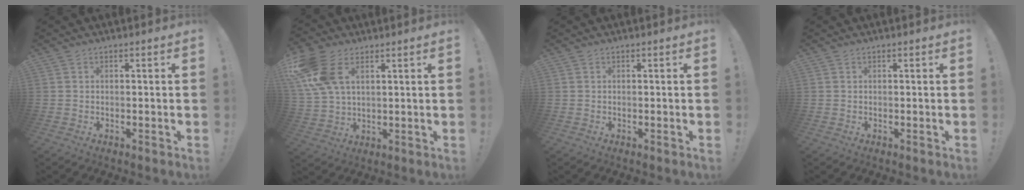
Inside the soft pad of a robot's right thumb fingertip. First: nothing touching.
{"total": 13.8, "force": [6.0, 8.5, 9.1], "torque": [-0.188, -0.015, 0.116]}
{"total": 0.0}
{"total": 0.0}